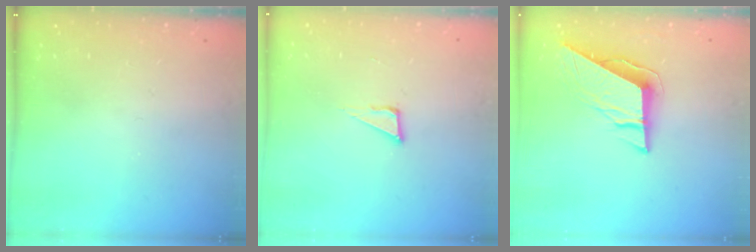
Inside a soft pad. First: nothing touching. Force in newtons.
{"total": 4.5, "press": 4.5, "slide": 0.3}
{"total": 9.1, "press": 9.1, "slide": 0.3}